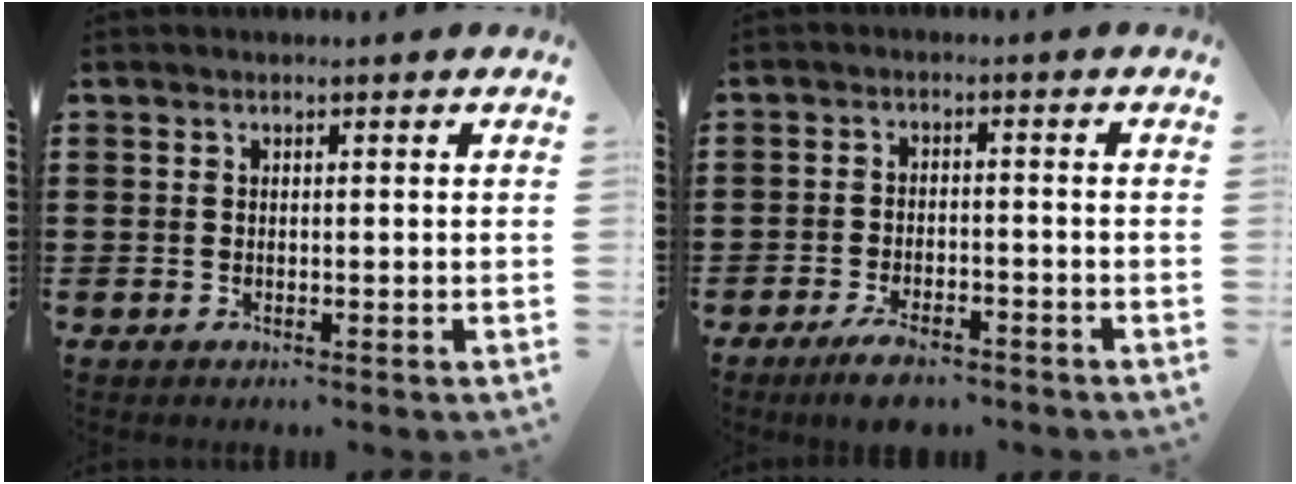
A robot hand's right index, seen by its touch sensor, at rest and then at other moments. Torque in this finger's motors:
{"motor_torque": [0.00, 0.11, 0.26, 0.03]}